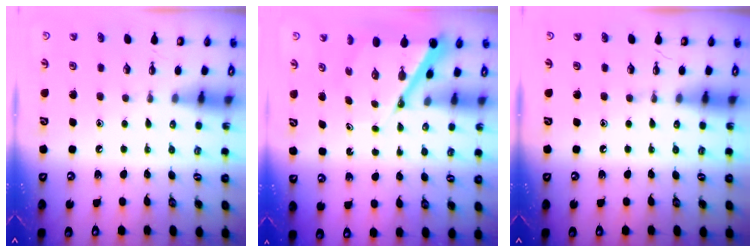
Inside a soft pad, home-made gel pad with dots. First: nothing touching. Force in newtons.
{"total": 6.9, "press": 6.9, "slide": 0.5}
{"total": 0.0}